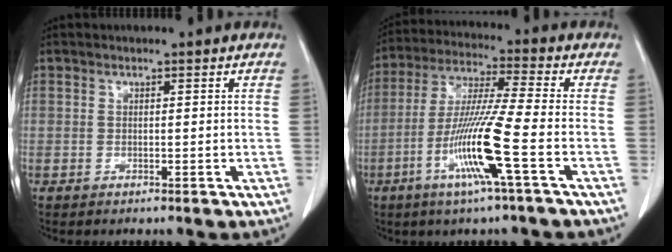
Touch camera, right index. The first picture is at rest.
{"total": 12.7, "force": [-4.6, -1.1, 11.8], "torque": [-0.235, -0.017, -0.094]}